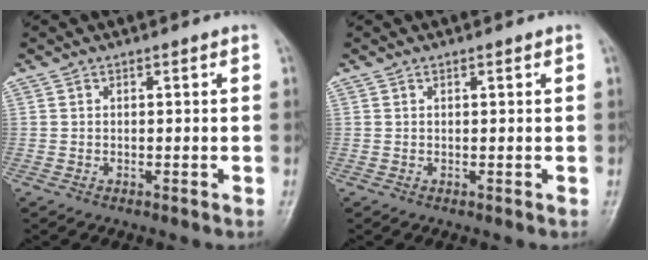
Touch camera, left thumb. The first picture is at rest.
{"total": 0.5, "force": [0.3, 0.1, 0.4], "torque": [-0.007, -0.001, 0.004]}